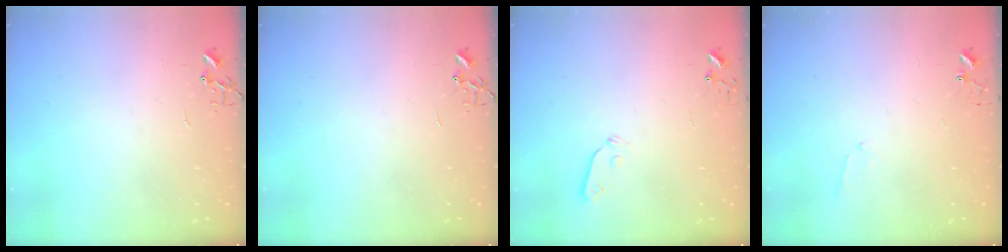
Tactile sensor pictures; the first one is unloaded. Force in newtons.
{"total": 0.0}
{"total": 3.7, "press": 3.7, "slide": 0.4}
{"total": 5.1, "press": 5.1, "slide": 0.5}